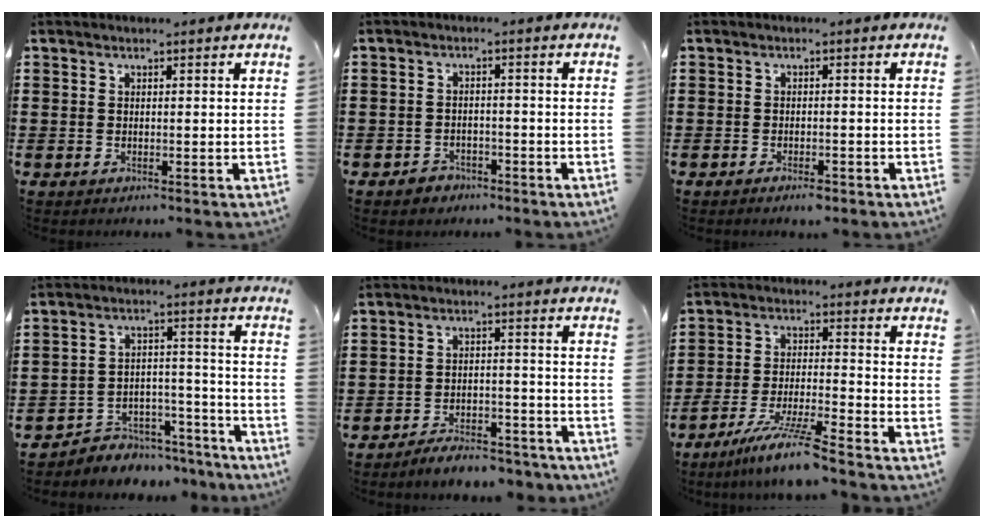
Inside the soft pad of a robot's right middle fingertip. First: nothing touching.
{"total": 2.0, "force": [-1.7, 1.0, 0.1], "torque": [-0.009, 0.003, -0.038]}
{"total": 1.4, "force": [-1.2, 0.2, 0.6], "torque": [-0.015, -0.004, -0.023]}
{"total": 5.1, "force": [-4.8, 1.7, 0.3], "torque": [-0.007, 0.017, -0.099]}
{"total": 4.8, "force": [-4.7, 0.6, 0.8], "torque": [-0.014, 0.010, -0.094]}
{"total": 8.1, "force": [-6.8, -0.5, 4.4], "torque": [-0.093, -0.016, -0.133]}